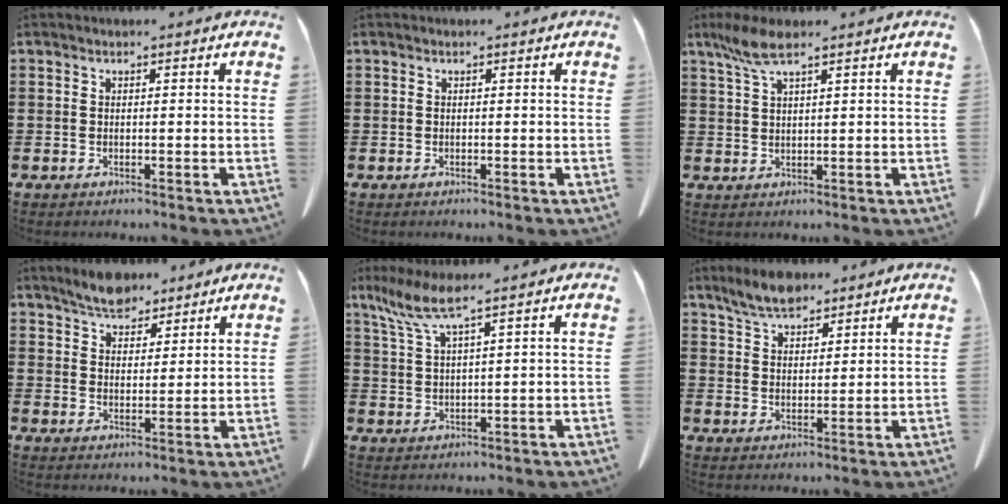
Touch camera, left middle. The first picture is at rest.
{"total": 0.0}
{"total": 5.1, "force": [3.3, 1.1, 3.8], "torque": [-0.087, 0.000, 0.057]}
{"total": 5.7, "force": [5.2, 1.9, 1.3], "torque": [-0.042, -0.013, 0.099]}
{"total": 6.1, "force": [4.0, 0.5, 4.5], "torque": [-0.115, -0.016, 0.066]}
{"total": 5.9, "force": [5.1, 2.2, 2.2], "torque": [-0.059, -0.005, 0.095]}